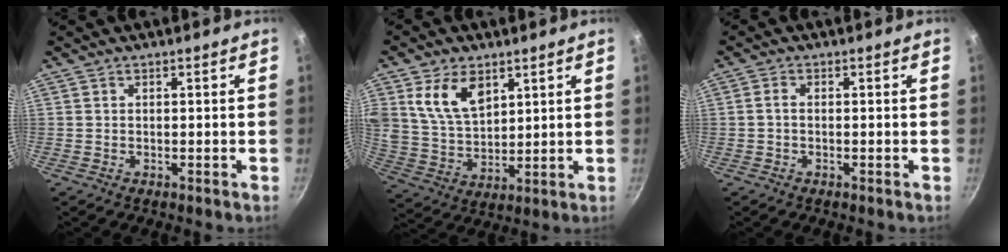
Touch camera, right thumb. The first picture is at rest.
{"total": 11.0, "force": [5.0, 6.9, 6.9], "torque": [-0.111, -0.027, 0.106]}
{"total": 1.4, "force": [-0.3, 0.9, 1.1], "torque": [-0.021, 0.008, -0.007]}